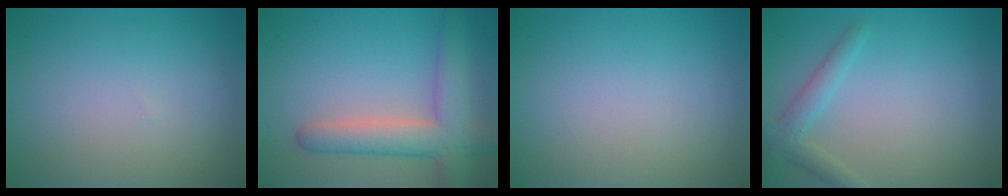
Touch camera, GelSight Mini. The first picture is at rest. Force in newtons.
{"total": 5.8, "press": 5.8, "slide": 0.5}
{"total": 0.0}
{"total": 2.3, "press": 2.3, "slide": 0.1}